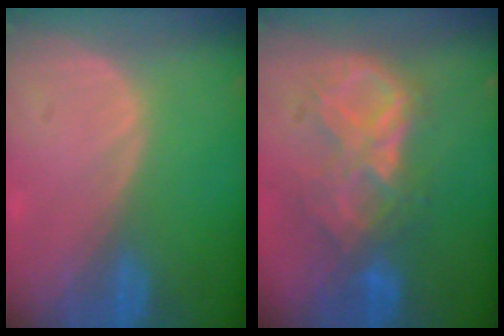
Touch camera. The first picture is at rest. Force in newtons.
{"total": 8.8, "press": 7.7, "slide": 4.2}